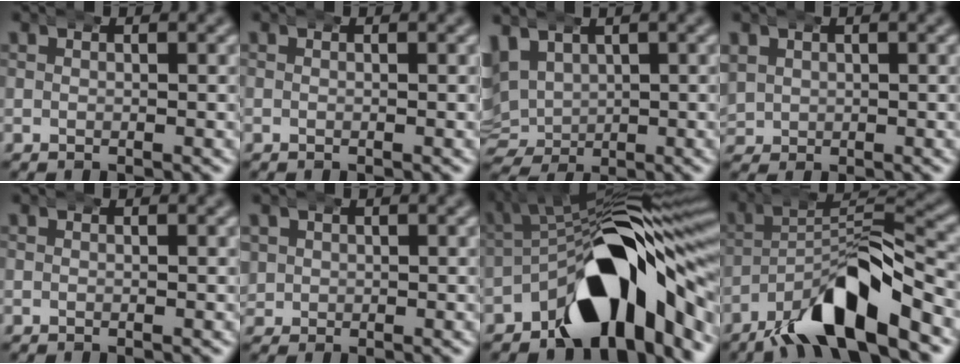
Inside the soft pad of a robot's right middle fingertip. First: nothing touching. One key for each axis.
{"total": 0.0}
{"total": 7.1, "fx": 0.5, "fy": 6.2, "fz": 3.3, "tx": -0.112, "ty": -0.030, "tz": 0.022}
{"total": 3.3, "fx": 0.6, "fy": 3.0, "fz": 1.2, "tx": -0.052, "ty": -0.012, "tz": 0.019}
{"total": 0.0}
{"total": 2.4, "fx": 0.4, "fy": 2.3, "fz": 0.7, "tx": -0.035, "ty": -0.009, "tz": 0.013}
{"total": 13.9, "fx": -4.0, "fy": 6.0, "fz": 11.9, "tx": -0.156, "ty": 0.010, "tz": -0.062}
{"total": 8.2, "fx": -4.4, "fy": 2.2, "fz": 6.5, "tx": -0.096, "ty": 0.002, "tz": -0.075}